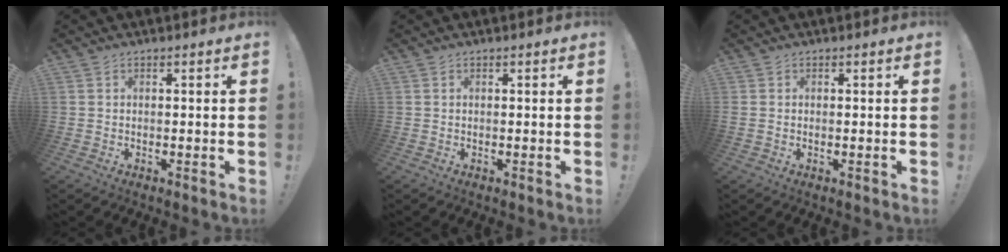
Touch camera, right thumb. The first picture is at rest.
{"total": 0.0}
{"total": 0.7, "force": [0.0, -0.2, 0.6], "torque": [-0.018, 0.001, 0.001]}